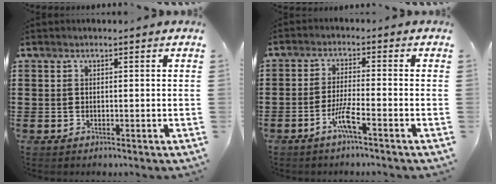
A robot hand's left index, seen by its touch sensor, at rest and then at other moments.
{"total": 4.4, "force": [-2.6, 0.0, 3.6], "torque": [-0.081, -0.009, -0.052]}